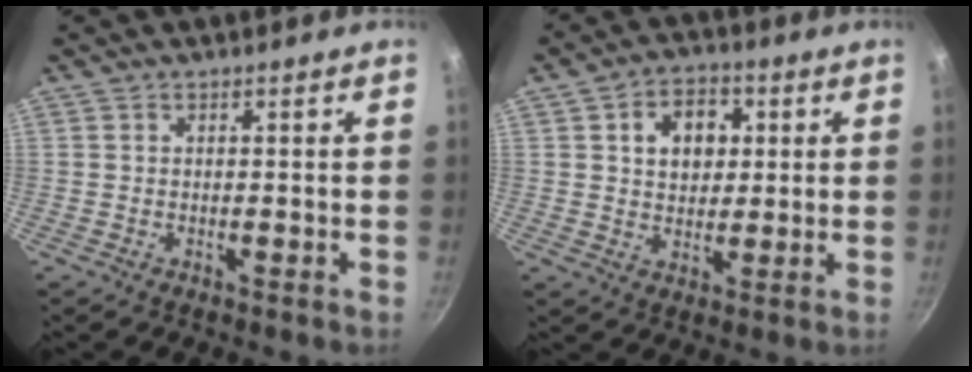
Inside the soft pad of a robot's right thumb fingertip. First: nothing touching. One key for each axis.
{"total": 9.0, "fx": 2.3, "fy": 6.8, "fz": 5.5, "tx": -0.056, "ty": 0.004, "tz": 0.033}